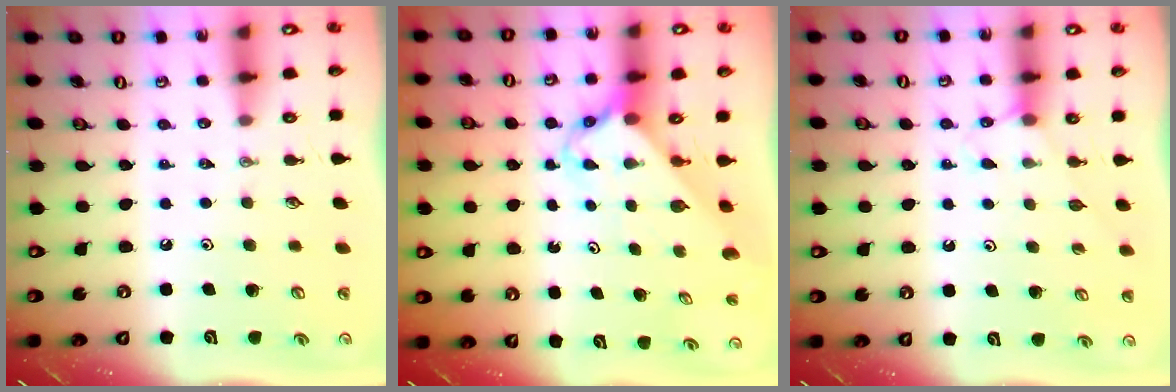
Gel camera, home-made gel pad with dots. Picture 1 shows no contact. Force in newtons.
{"total": 2.7, "press": 2.7, "slide": 0.2}
{"total": 4.5, "press": 4.5, "slide": 0.5}